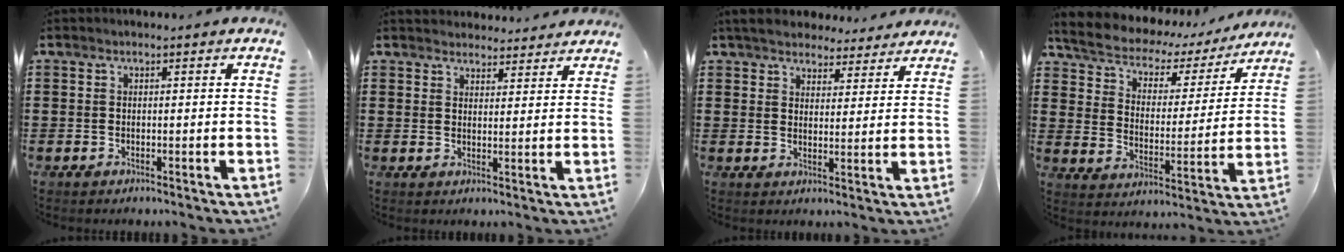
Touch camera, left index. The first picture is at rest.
{"total": 3.3, "force": [3.2, 0.6, -0.1], "torque": [0.001, -0.015, 0.060]}
{"total": 4.6, "force": [4.5, 0.9, 0.6], "torque": [-0.033, -0.020, 0.081]}
{"total": 4.3, "force": [3.7, 2.0, 1.0], "torque": [-0.042, -0.028, 0.056]}